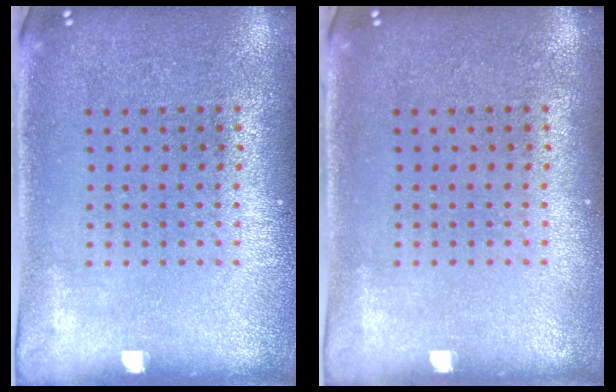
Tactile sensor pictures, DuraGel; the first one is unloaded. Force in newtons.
{"total": 0.0}